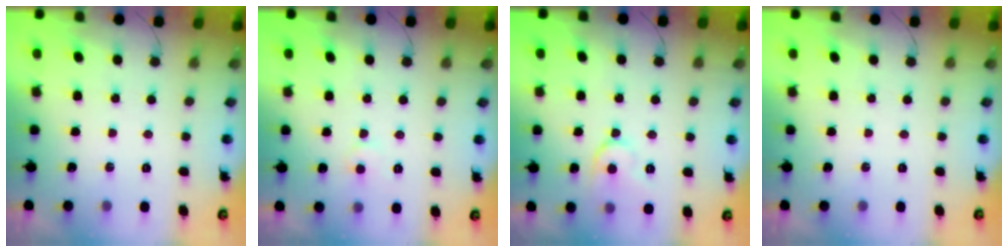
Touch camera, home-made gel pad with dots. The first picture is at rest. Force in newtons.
{"total": 4.7, "press": 4.7, "slide": 0.2}
{"total": 9.5, "press": 9.4, "slide": 0.9}
{"total": 0.0}